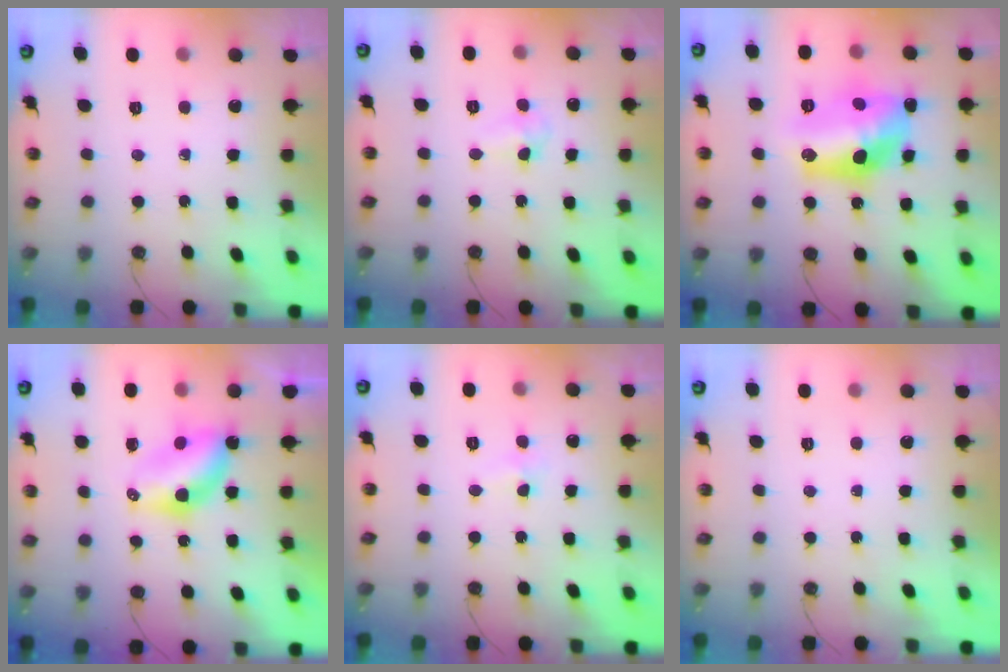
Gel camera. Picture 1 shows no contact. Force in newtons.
{"total": 3.3, "press": 3.3, "slide": 0.7}
{"total": 18.9, "press": 18.4, "slide": 4.2}
{"total": 6.8, "press": 6.8, "slide": 0.2}
{"total": 3.7, "press": 3.6, "slide": 0.6}
{"total": 0.0}